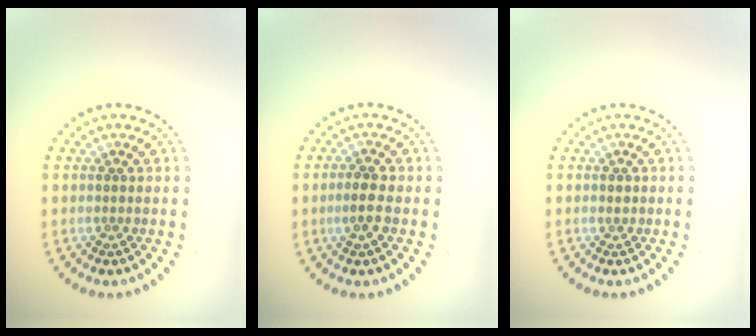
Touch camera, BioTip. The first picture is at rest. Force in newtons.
{"total": 2.1, "press": 2.1, "slide": 0.4}
{"total": 0.9, "press": 0.9, "slide": 0.2}